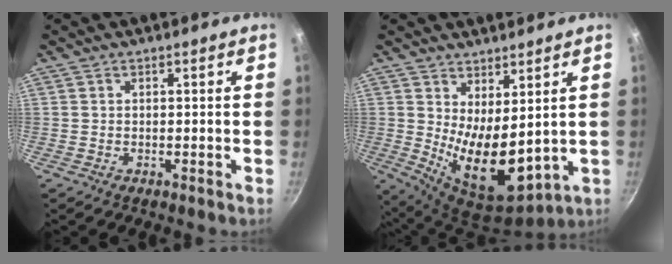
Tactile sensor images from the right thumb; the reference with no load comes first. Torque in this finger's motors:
{"motor_torque": [-0.66, 1.73, 1.84, 0.01, 0.15]}